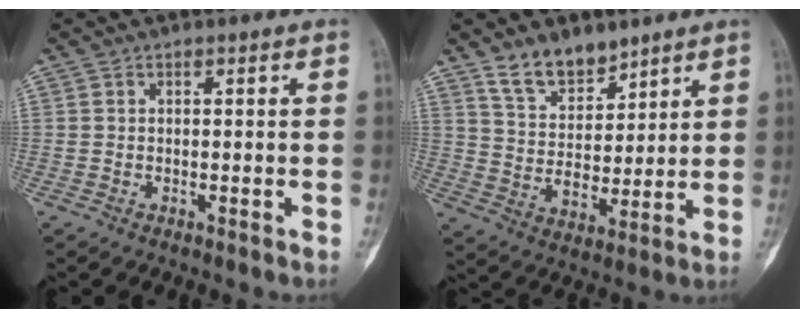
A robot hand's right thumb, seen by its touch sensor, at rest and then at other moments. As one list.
[{"total": 9.9, "force": [7.4, 5.3, 4.0], "torque": [-0.033, -0.058, 0.141]}]